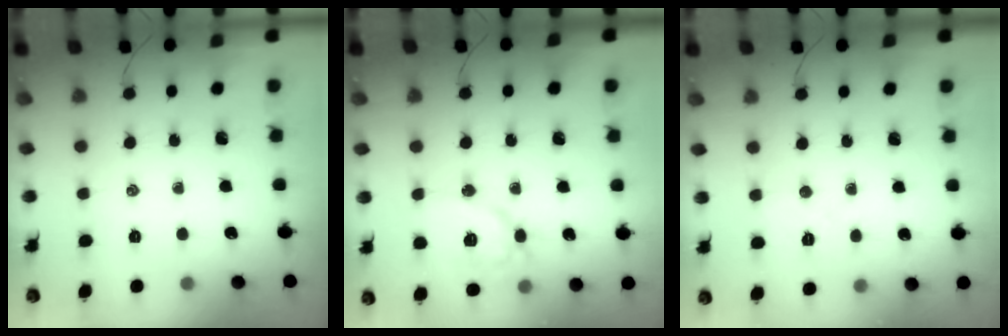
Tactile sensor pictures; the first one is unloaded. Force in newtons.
{"total": 10.9, "press": 10.8, "slide": 1.0}
{"total": 5.2, "press": 5.1, "slide": 1.1}